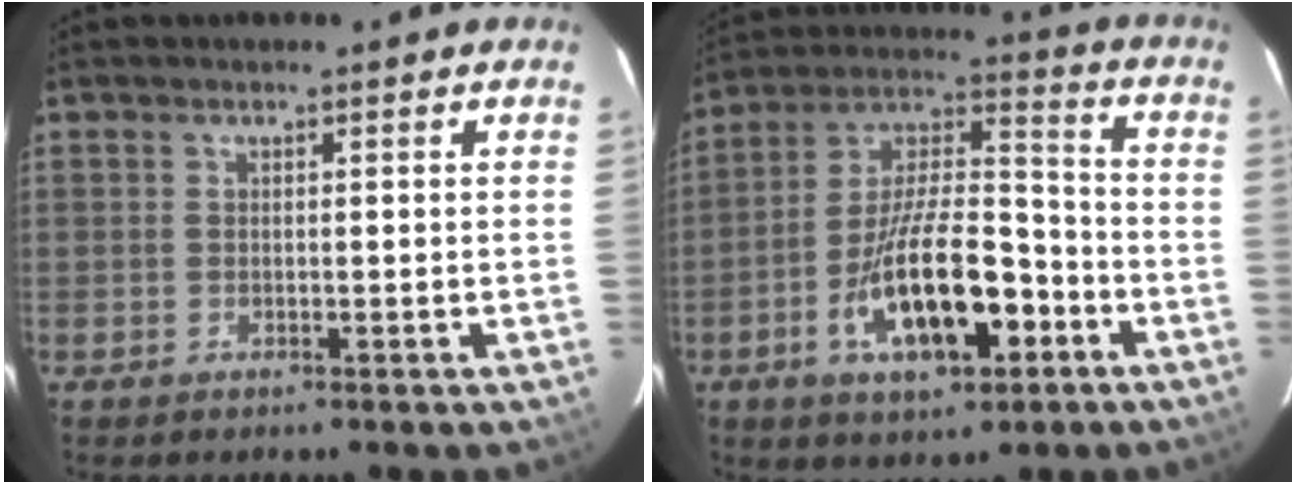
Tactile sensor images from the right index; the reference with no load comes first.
{"total": 17.9, "force": [-7.2, 7.1, 14.7], "torque": [-0.278, 0.009, -0.119]}